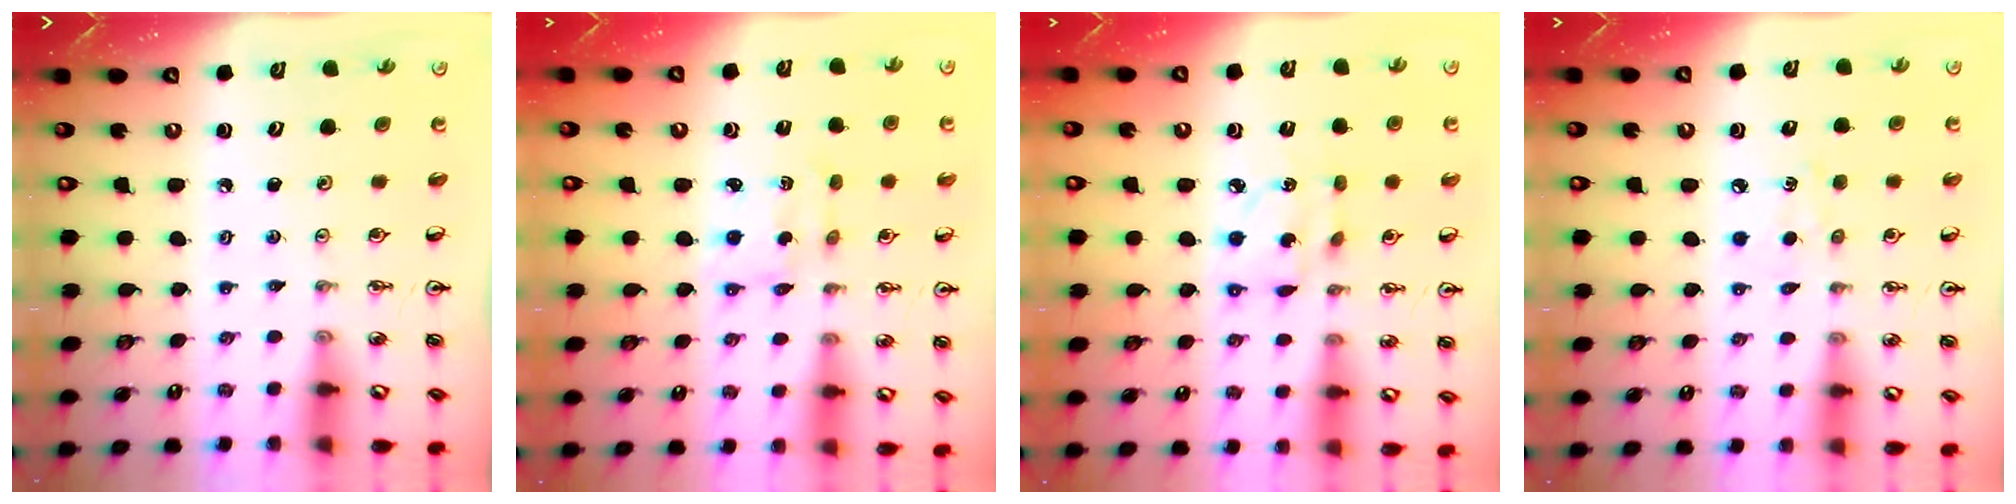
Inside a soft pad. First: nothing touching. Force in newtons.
{"total": 2.3, "press": 2.2, "slide": 0.7}
{"total": 6.8, "press": 6.8, "slide": 0.2}
{"total": 5.5, "press": 5.5, "slide": 0.6}